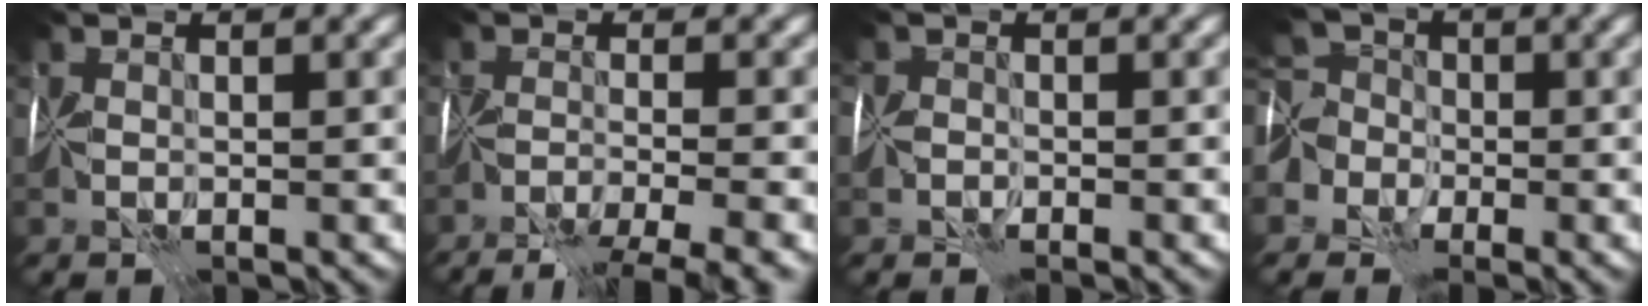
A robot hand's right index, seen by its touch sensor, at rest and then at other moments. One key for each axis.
{"total": 7.8, "fx": -6.0, "fy": 1.5, "fz": 4.7, "tx": -0.074, "ty": -0.016, "tz": -0.082}
{"total": 1.4, "fx": -1.1, "fy": 0.8, "fz": 0.2, "tx": 0.003, "ty": 0.003, "tz": -0.027}
{"total": 5.9, "fx": -2.7, "fy": 4.7, "fz": 2.4, "tx": -0.037, "ty": 0.001, "tz": -0.060}